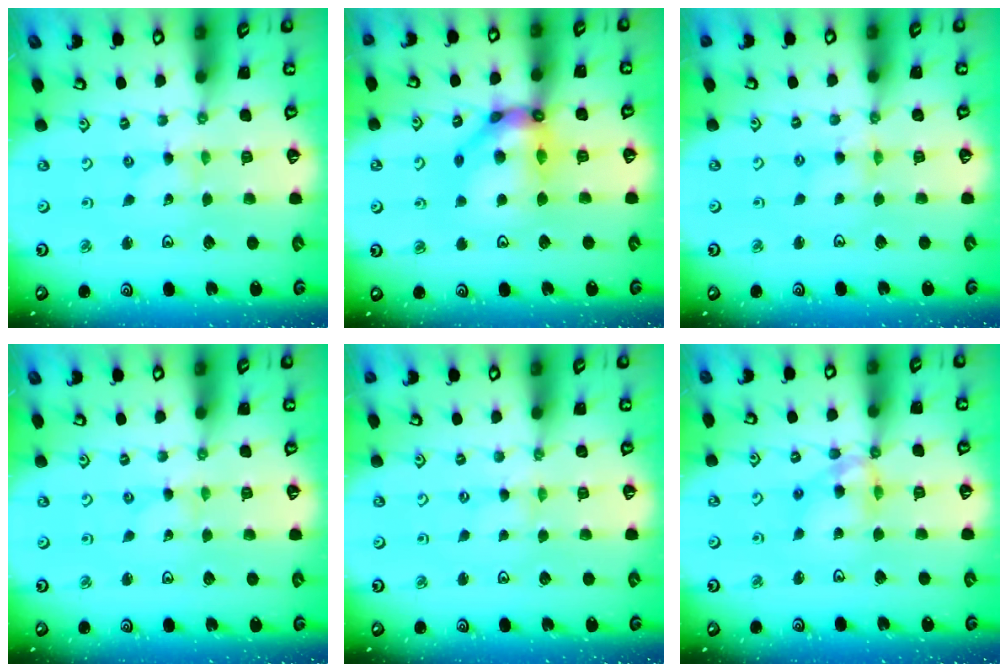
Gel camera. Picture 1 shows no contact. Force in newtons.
{"total": 15.1, "press": 15.0, "slide": 2.0}
{"total": 2.9, "press": 2.9, "slide": 0.4}
{"total": 0.0}
{"total": 0.0}
{"total": 11.6, "press": 11.5, "slide": 1.4}